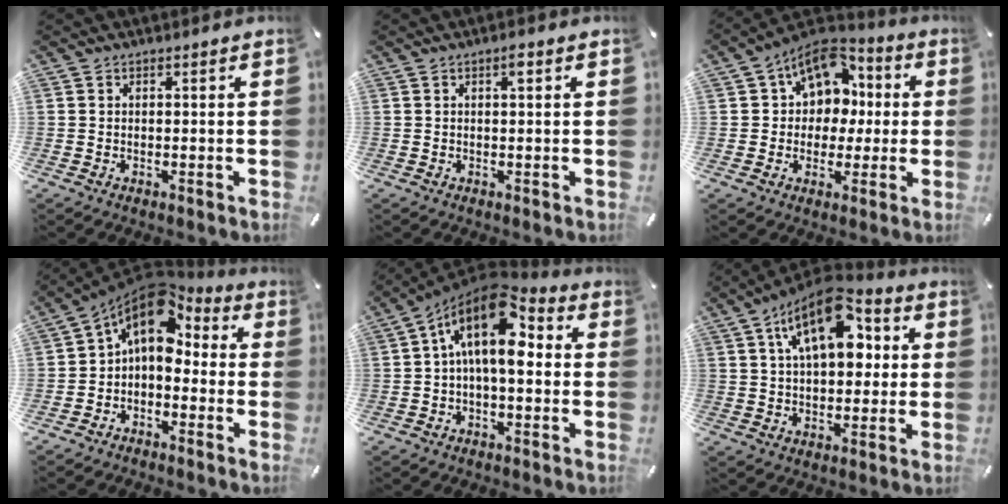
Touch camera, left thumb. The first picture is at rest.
{"total": 1.8, "force": [0.5, 0.6, 1.6], "torque": [-0.025, 0.001, 0.005]}
{"total": 12.0, "force": [3.9, 9.8, 5.8], "torque": [-0.094, -0.015, 0.078]}
{"total": 10.4, "force": [2.9, 7.0, 7.1], "torque": [-0.131, -0.019, 0.049]}
{"total": 15.9, "force": [3.7, 8.0, 13.2], "torque": [-0.237, -0.027, 0.059]}
{"total": 16.5, "force": [6.4, 9.6, 11.8], "torque": [-0.185, -0.019, 0.107]}